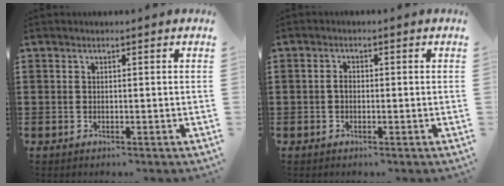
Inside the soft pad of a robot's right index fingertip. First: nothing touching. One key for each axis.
{"total": 1.5, "fx": -0.4, "fy": 0.9, "fz": 1.1, "tx": -0.023, "ty": 0.002, "tz": -0.007}